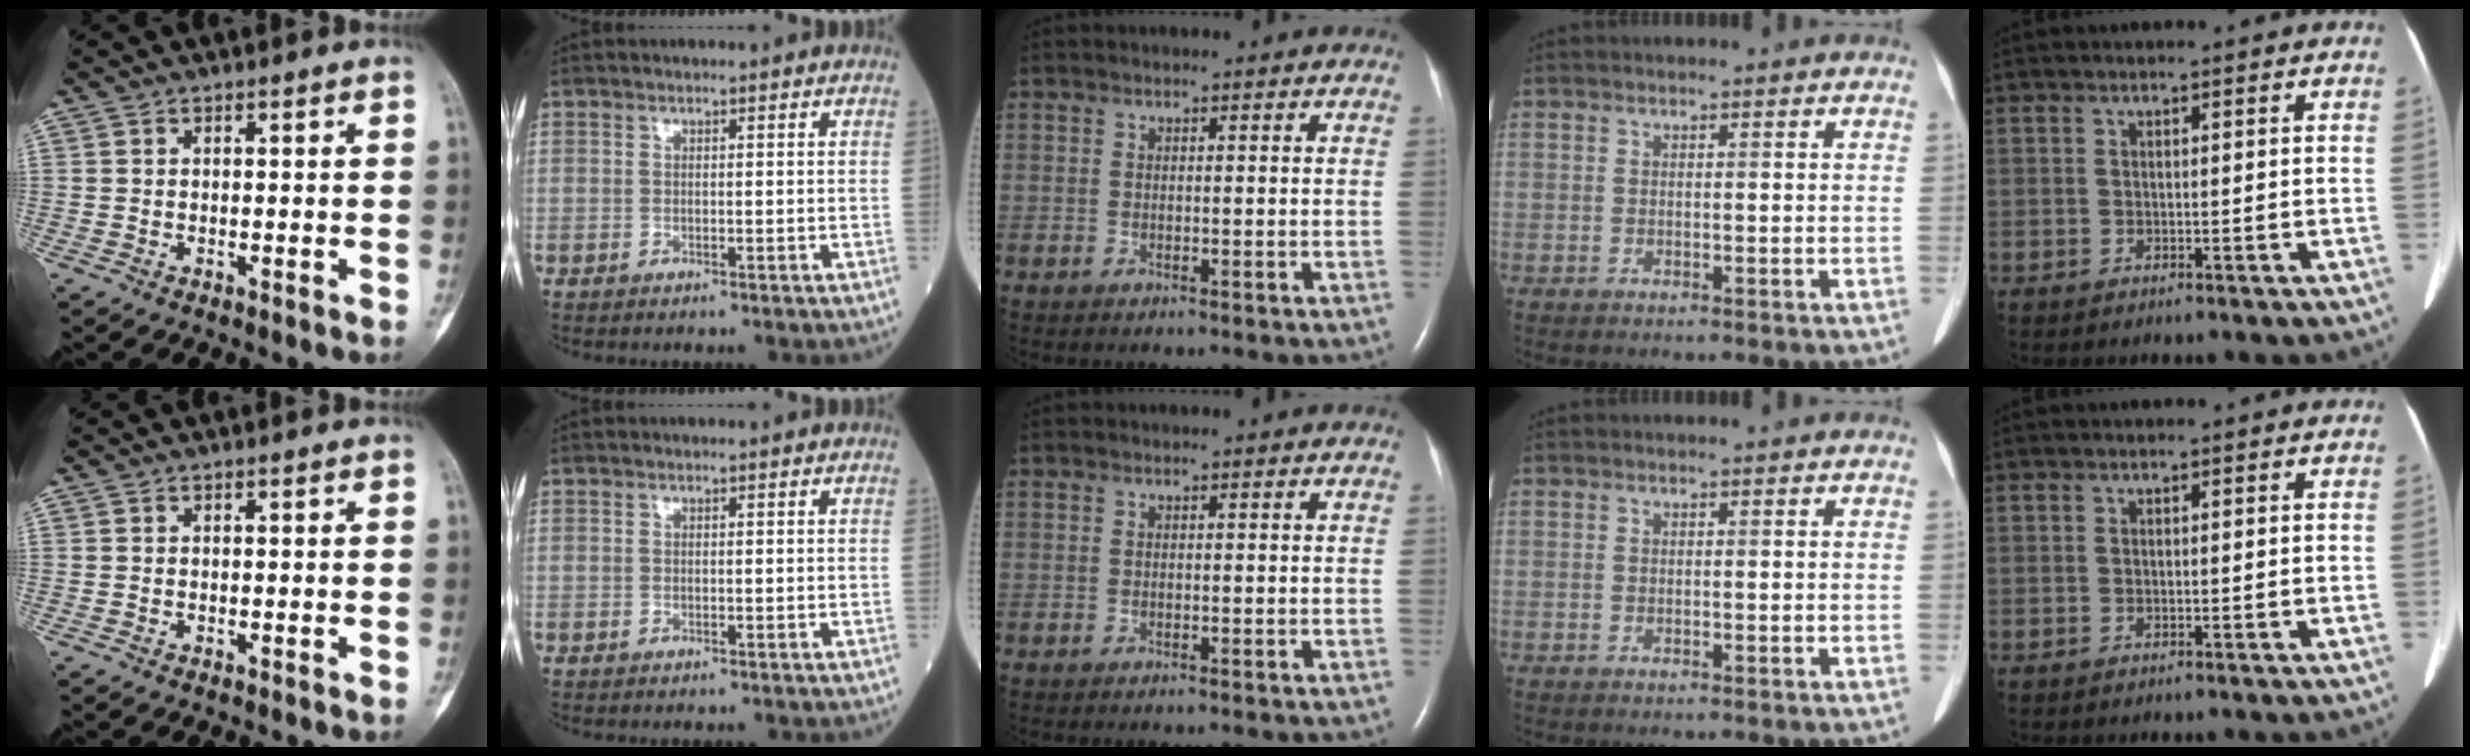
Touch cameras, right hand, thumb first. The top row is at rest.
{}